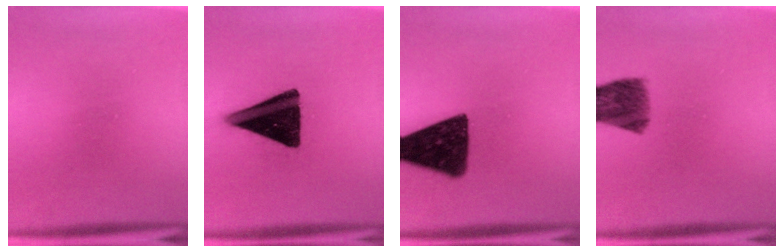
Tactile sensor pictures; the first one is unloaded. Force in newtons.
{"total": 17.4}
{"total": 15.2}
{"total": 8.5}